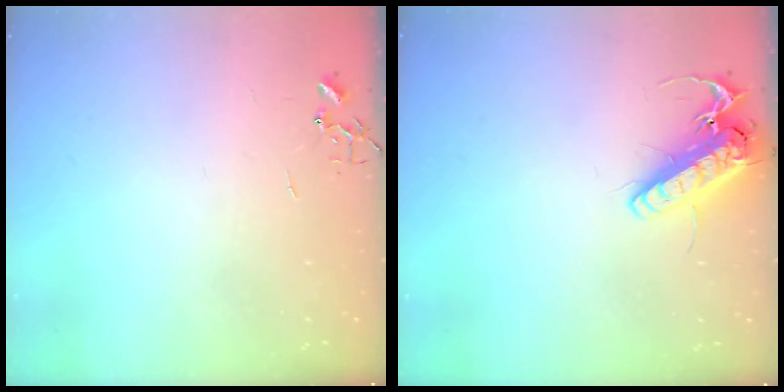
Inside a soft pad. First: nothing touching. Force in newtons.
{"total": 15.3, "press": 15.1, "slide": 2.6}